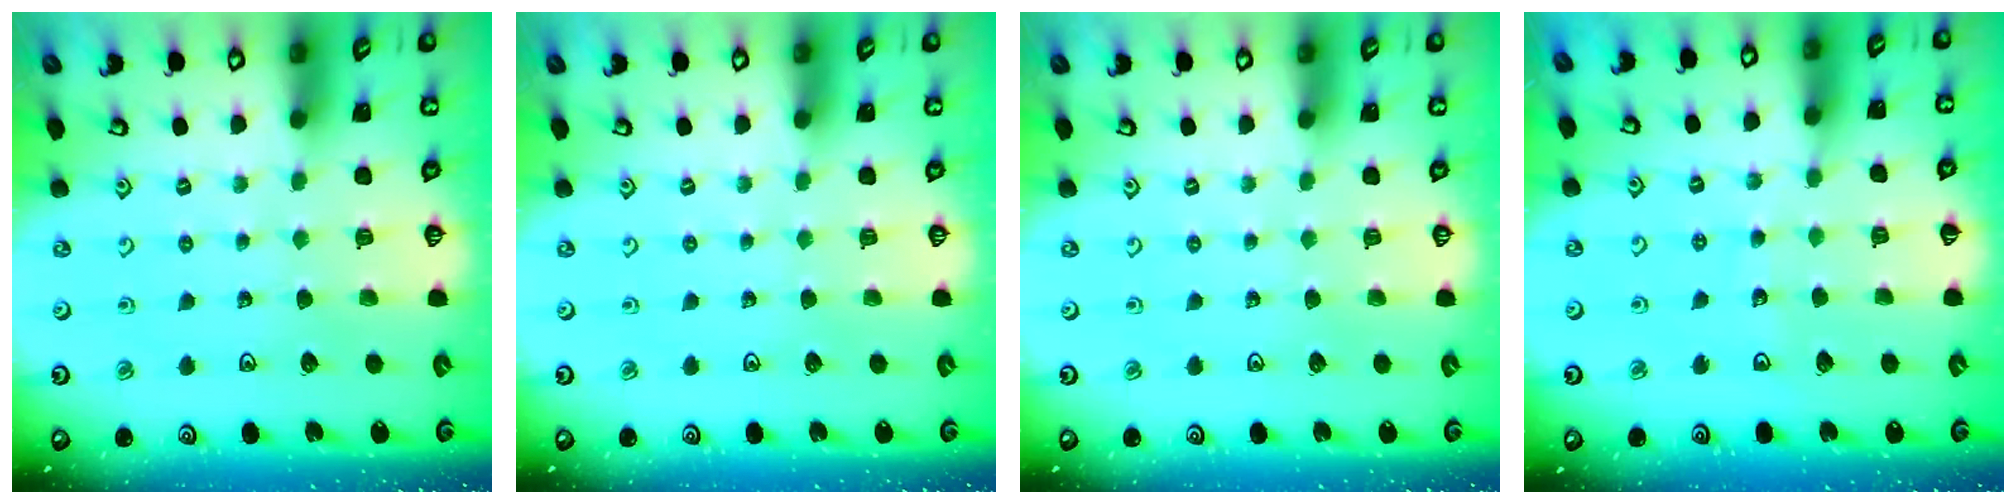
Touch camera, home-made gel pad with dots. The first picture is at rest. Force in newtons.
{"total": 0.0}
{"total": 0.0}
{"total": 3.8, "press": 3.8, "slide": 0.3}